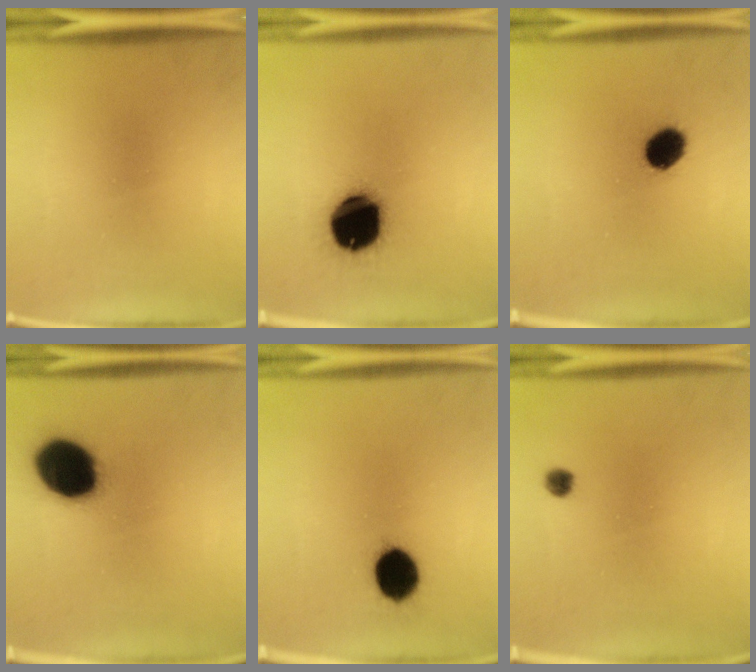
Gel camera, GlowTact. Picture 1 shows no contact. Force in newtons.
{"total": 19.8}
{"total": 7.6}
{"total": 19.1}
{"total": 10.1}
{"total": 1.8}